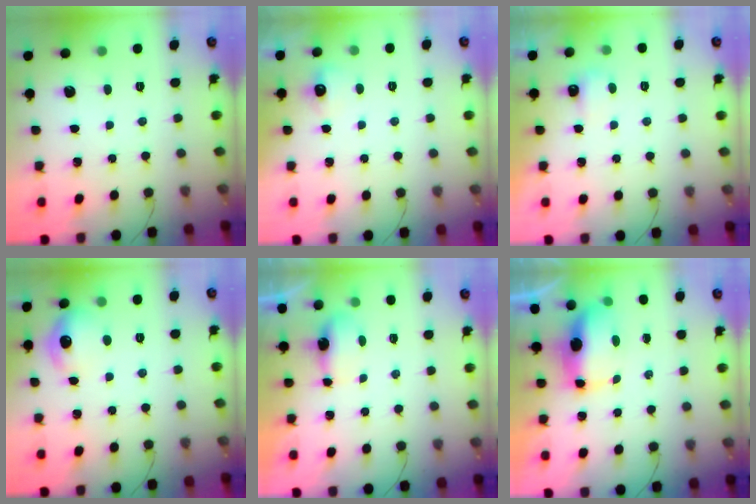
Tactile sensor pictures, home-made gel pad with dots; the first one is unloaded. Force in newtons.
{"total": 7.0, "press": 4.3, "slide": 5.6}
{"total": 3.0, "press": 3.0, "slide": 0.6}
{"total": 9.9, "press": 9.8, "slide": 1.0}
{"total": 8.3, "press": 4.8, "slide": 6.8}
{"total": 7.4, "press": 7.1, "slide": 2.1}